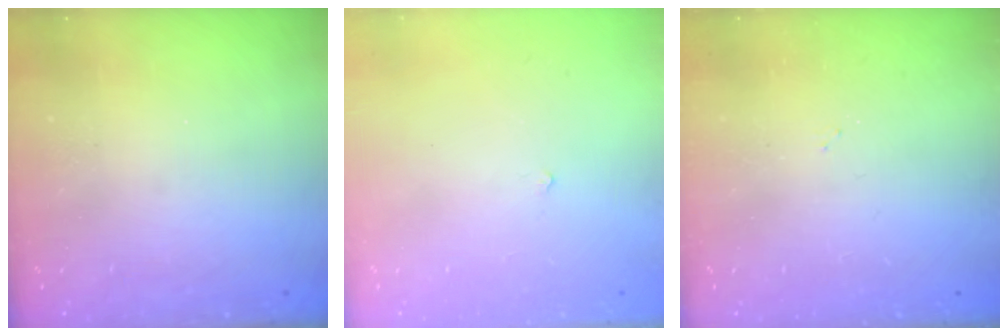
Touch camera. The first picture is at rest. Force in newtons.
{"total": 2.1, "press": 2.1, "slide": 0.4}
{"total": 2.7, "press": 2.7, "slide": 0.4}